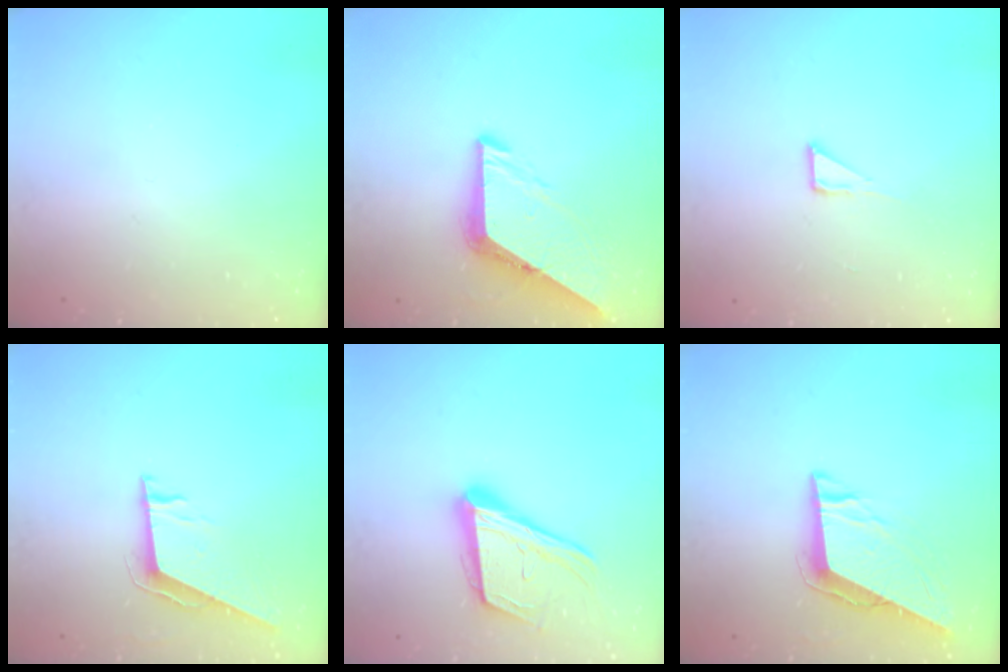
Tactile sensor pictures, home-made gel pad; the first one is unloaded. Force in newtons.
{"total": 8.2, "press": 8.2, "slide": 0.6}
{"total": 3.6, "press": 3.6, "slide": 0.3}
{"total": 8.4, "press": 7.9, "slide": 2.9}
{"total": 17.9, "press": 17.3, "slide": 4.5}
{"total": 9.2, "press": 8.9, "slide": 2.2}